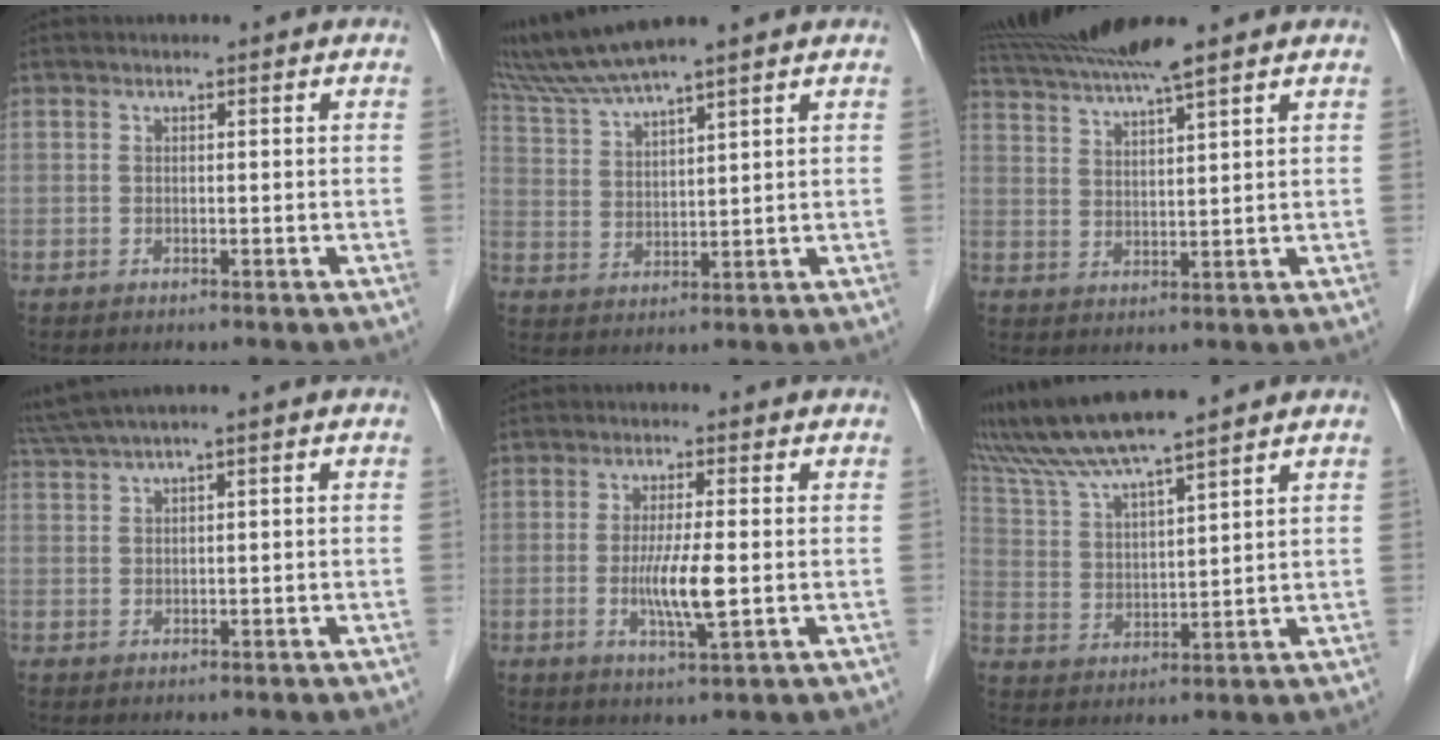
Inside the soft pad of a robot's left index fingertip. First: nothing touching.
{"total": 8.6, "force": [7.7, -1.1, 3.6], "torque": [-0.080, 0.018, 0.152]}
{"total": 10.2, "force": [8.6, -0.8, 5.4], "torque": [-0.100, 0.020, 0.145]}
{"total": 3.8, "force": [2.8, -0.8, 2.4], "torque": [-0.061, 0.020, 0.064]}
{"total": 5.7, "force": [-0.7, 0.1, 5.7], "torque": [-0.111, -0.017, -0.014]}
{"total": 11.4, "force": [10.1, -0.6, 5.4], "torque": [-0.112, 0.023, 0.192]}